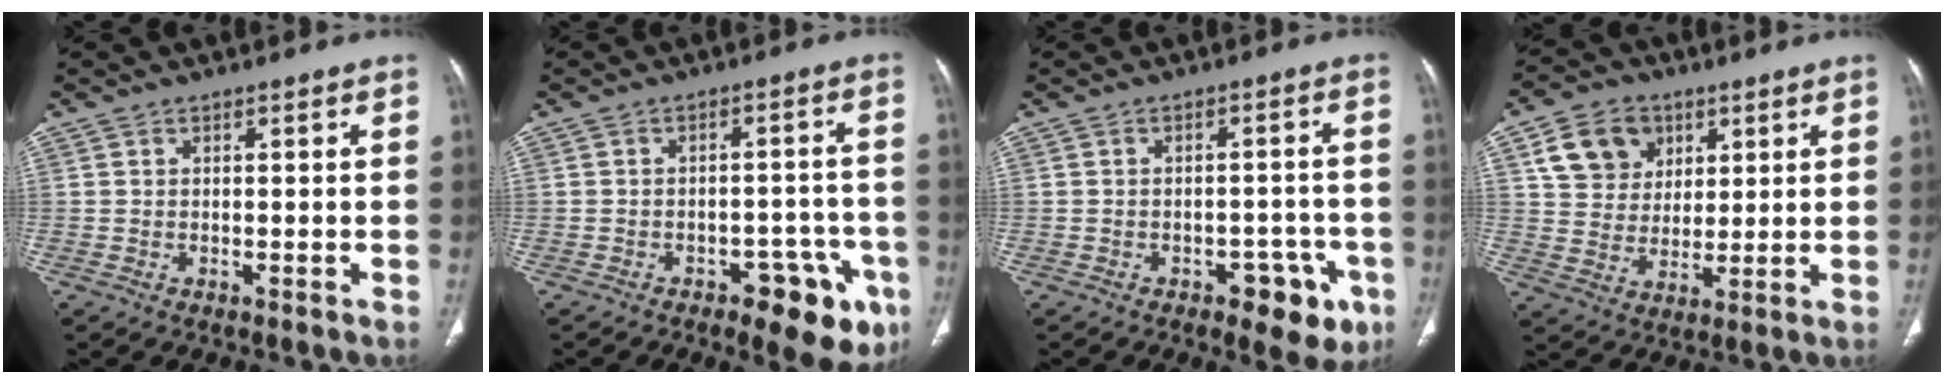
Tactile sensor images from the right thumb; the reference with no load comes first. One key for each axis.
{"total": 12.0, "fx": -6.1, "fy": 5.6, "fz": 8.7, "tx": -0.071, "ty": 0.031, "tz": -0.073}
{"total": 8.8, "fx": -4.4, "fy": 4.8, "fz": 6.0, "tx": -0.038, "ty": 0.025, "tz": -0.051}
{"total": 11.4, "fx": 4.8, "fy": 9.2, "fz": 4.6, "tx": -0.053, "ty": -0.008, "tz": 0.090}